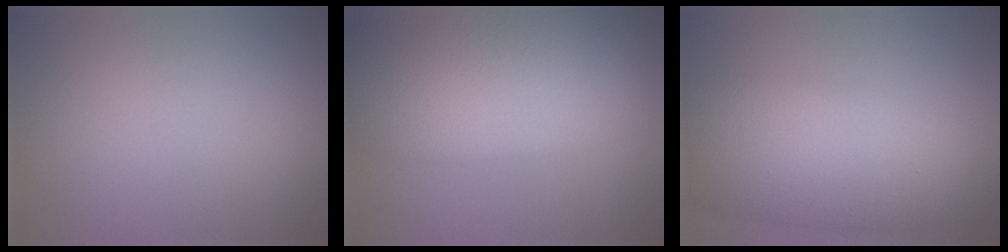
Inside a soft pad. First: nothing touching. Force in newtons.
{"total": 12.4, "press": 12.4, "slide": 0.6}
{"total": 10.0, "press": 10.0, "slide": 0.3}